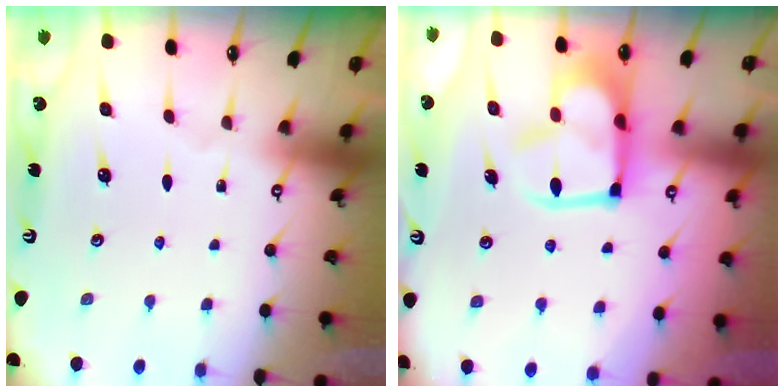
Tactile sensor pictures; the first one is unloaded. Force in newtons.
{"total": 7.4, "press": 7.3, "slide": 1.3}